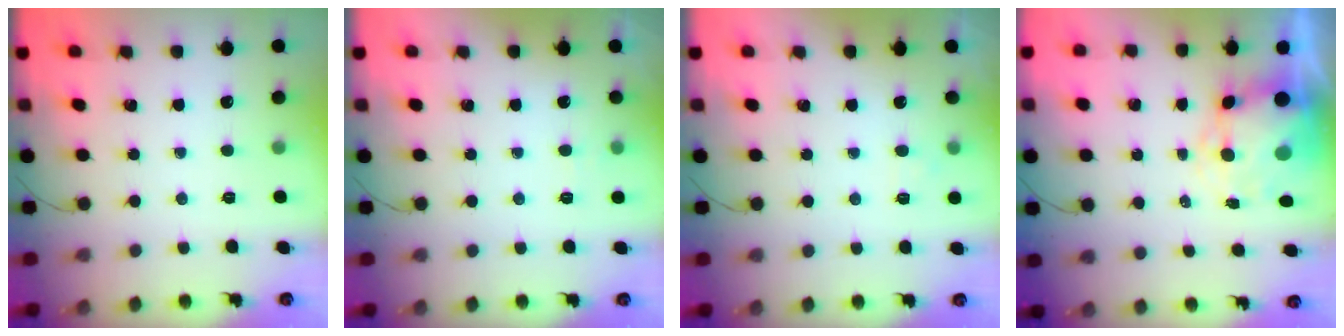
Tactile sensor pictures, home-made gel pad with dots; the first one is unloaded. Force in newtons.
{"total": 4.4, "press": 4.3, "slide": 1.2}
{"total": 3.1, "press": 2.9, "slide": 1.0}
{"total": 7.2, "press": 6.9, "slide": 2.2}